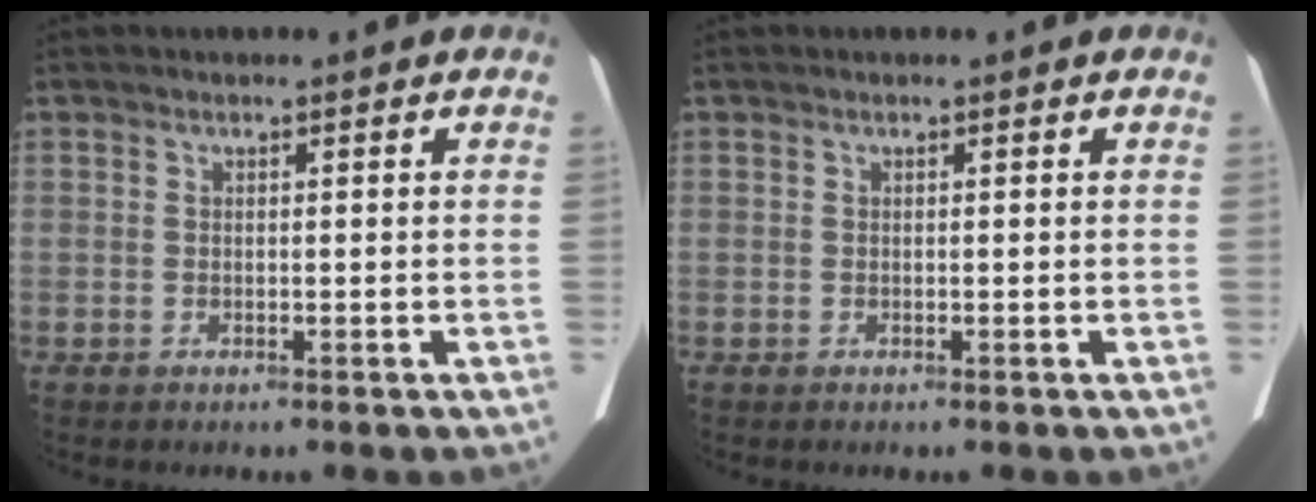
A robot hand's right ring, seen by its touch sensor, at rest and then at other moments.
{"total": 0.0}